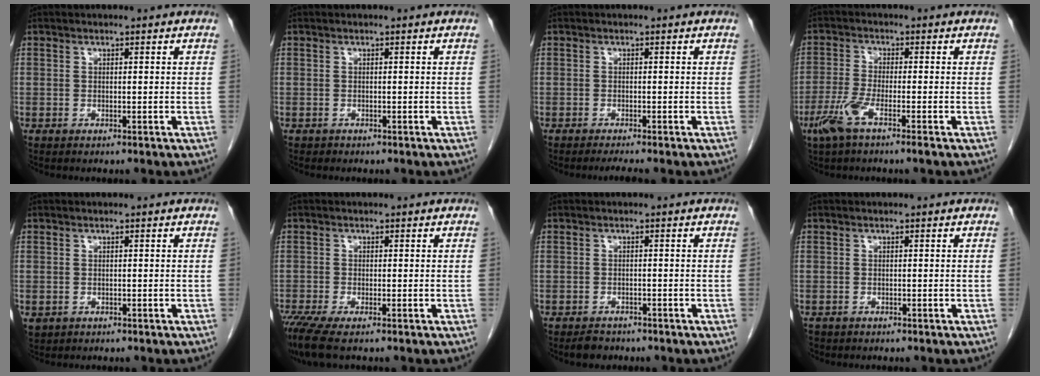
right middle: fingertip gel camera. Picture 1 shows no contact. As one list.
[{"total": 0.0}, {"total": 1.9, "force": [-1.6, -0.4, 0.9], "torque": [-0.020, -0.007, -0.026]}, {"total": 5.1, "force": [-3.0, 0.3, 4.1], "torque": [-0.096, -0.011, -0.066]}, {"total": 1.4, "force": [-0.4, 1.3, 0.4], "torque": [-0.010, 0.002, 0.005]}, {"total": 4.8, "force": [-3.4, 0.6, 3.3], "torque": [-0.062, -0.014, -0.062]}, {"total": 2.2, "force": [-1.8, 1.1, 0.5], "torque": [-0.018, -0.002, -0.025]}, {"total": 1.2, "force": [-0.9, 0.7, 0.2], "torque": [-0.012, 0.000, -0.012]}]